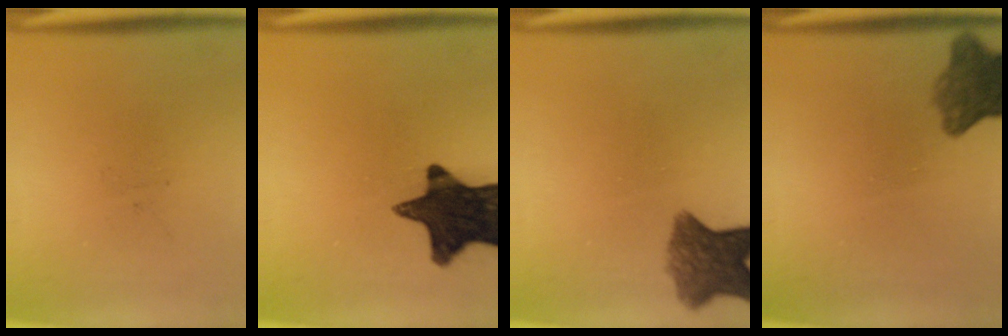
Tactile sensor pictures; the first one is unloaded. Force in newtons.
{"total": 15.3}
{"total": 7.1}
{"total": 7.3}